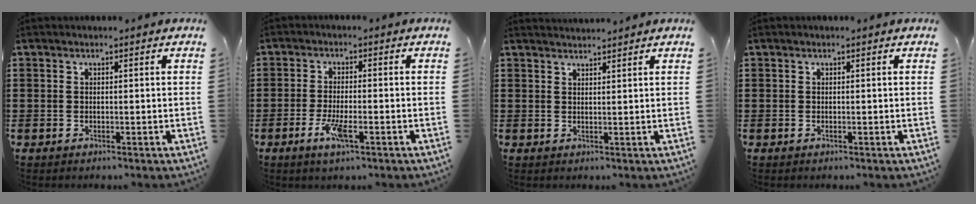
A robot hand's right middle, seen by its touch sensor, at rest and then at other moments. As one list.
[{"total": 4.7, "force": [-2.1, 1.1, 4.0], "torque": [-0.084, -0.006, -0.041]}, {"total": 1.6, "force": [1.6, 0.0, 0.0], "torque": [-0.005, 0.002, 0.031]}, {"total": 0.0}]